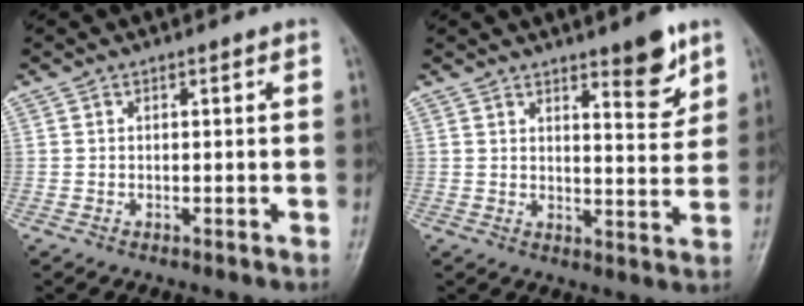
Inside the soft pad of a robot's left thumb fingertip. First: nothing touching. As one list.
[{"total": 7.6, "force": [4.8, 2.2, 5.4], "torque": [-0.057, -0.035, 0.065]}]